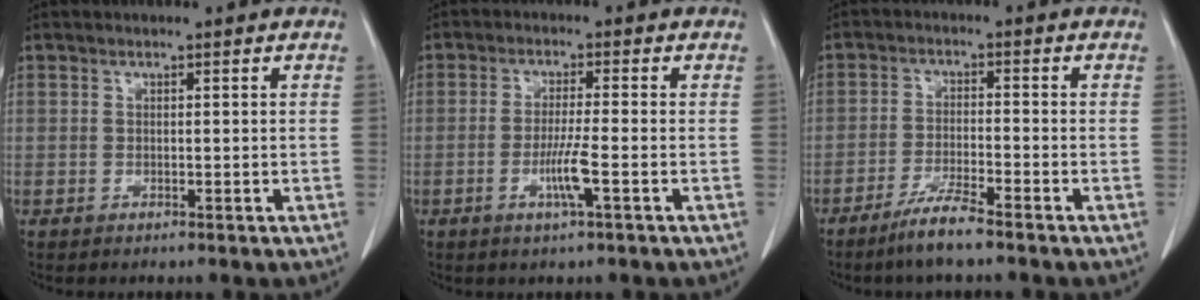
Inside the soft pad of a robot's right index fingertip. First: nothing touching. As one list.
[{"total": 4.8, "force": [-1.7, -0.3, 4.4], "torque": [-0.084, -0.009, -0.033]}, {"total": 5.1, "force": [-4.0, -0.2, 3.2], "torque": [-0.064, -0.012, -0.080]}]